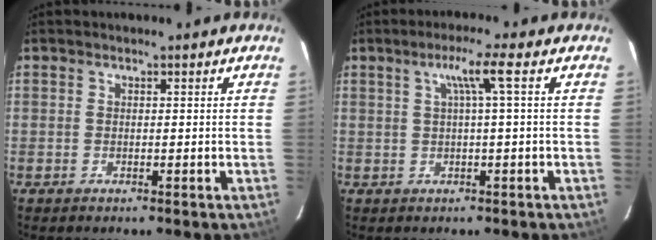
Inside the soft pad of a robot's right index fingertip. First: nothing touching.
{"total": 4.0, "force": [1.0, -0.9, 3.8], "torque": [-0.066, 0.005, 0.020]}